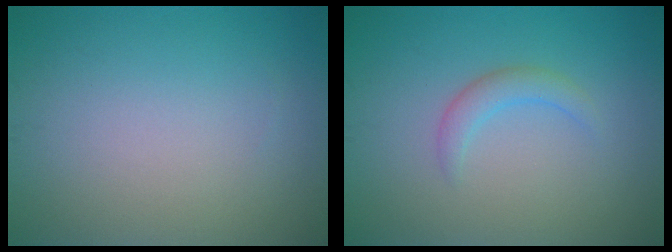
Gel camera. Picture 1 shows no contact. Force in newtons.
{"total": 1.7, "press": 1.7, "slide": 0.3}